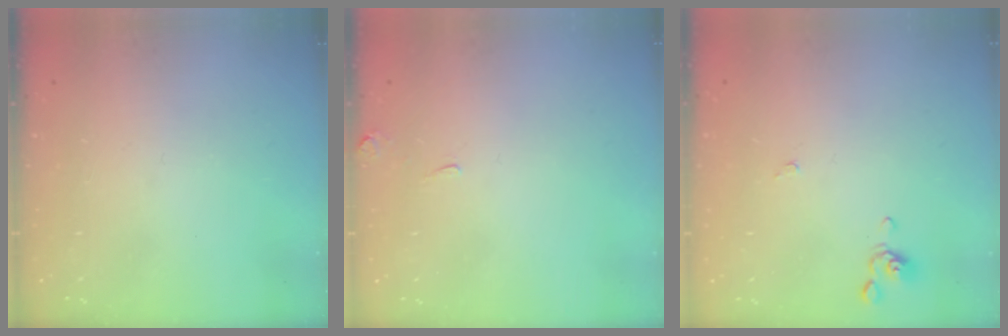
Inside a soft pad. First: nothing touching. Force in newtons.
{"total": 1.1, "press": 1.0, "slide": 0.5}
{"total": 0.0}